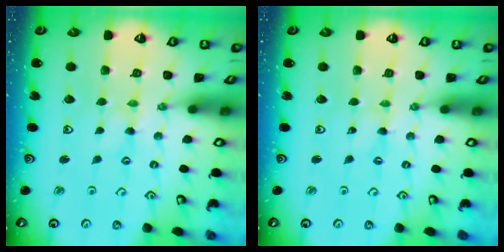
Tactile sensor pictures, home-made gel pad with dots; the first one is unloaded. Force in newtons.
{"total": 0.0}